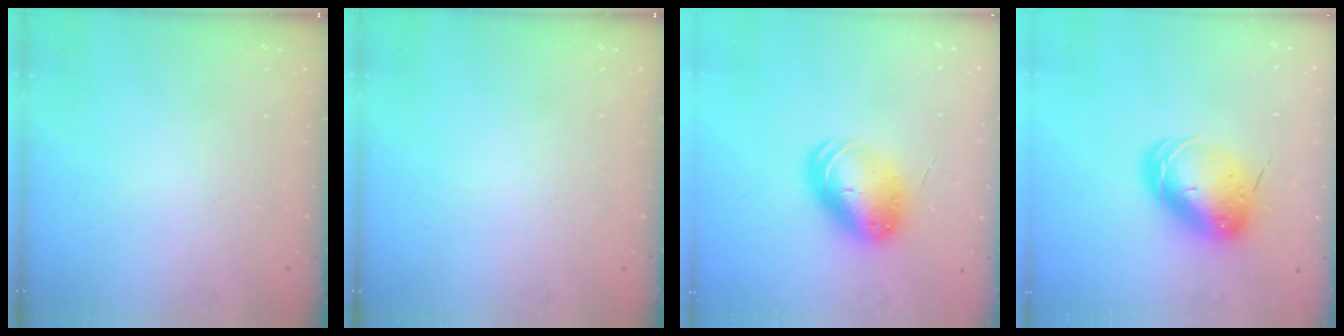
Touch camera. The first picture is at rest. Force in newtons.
{"total": 0.0}
{"total": 11.4, "press": 11.2, "slide": 2.2}
{"total": 11.2, "press": 11.0, "slide": 1.8}